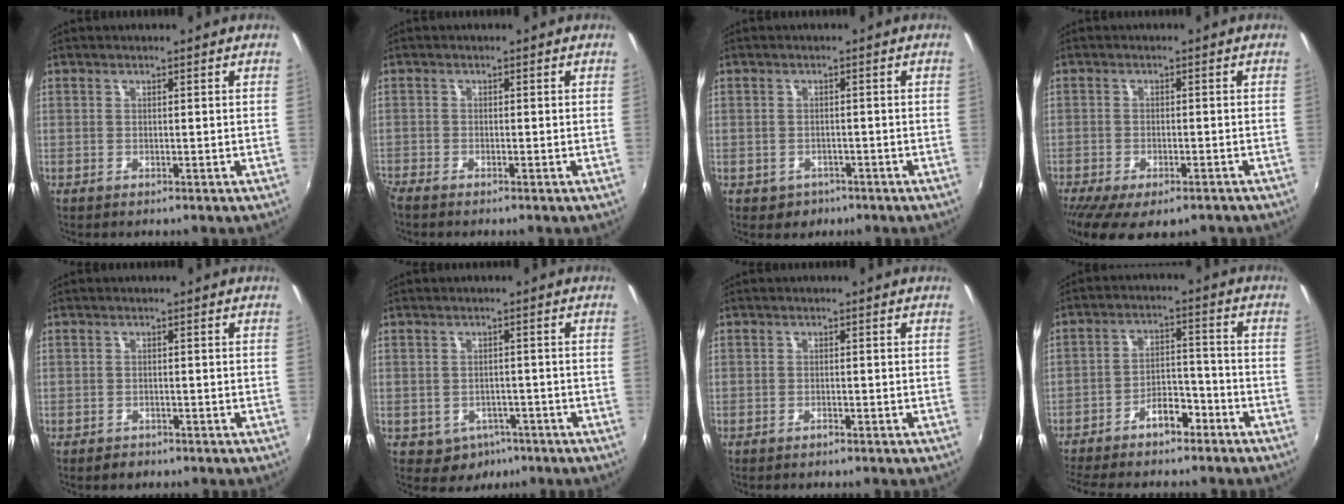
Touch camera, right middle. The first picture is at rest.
{"total": 1.9, "force": [-1.8, 0.2, 0.6], "torque": [-0.019, -0.011, -0.038]}
{"total": 3.0, "force": [-1.4, 2.6, 0.6], "torque": [-0.021, -0.001, -0.016]}
{"total": 11.0, "force": [-7.9, 4.0, 6.5], "torque": [-0.144, -0.044, -0.121]}
{"total": 1.7, "force": [-1.2, 1.1, 0.3], "torque": [-0.008, -0.001, -0.017]}
{"total": 5.0, "force": [-2.8, 3.9, 1.4], "torque": [-0.037, -0.002, -0.030]}
{"total": 0.8, "force": [-0.7, 0.2, 0.2], "torque": [-0.005, -0.001, -0.014]}
{"total": 10.4, "force": [-8.3, 3.9, 5.1], "torque": [-0.106, 0.022, -0.134]}